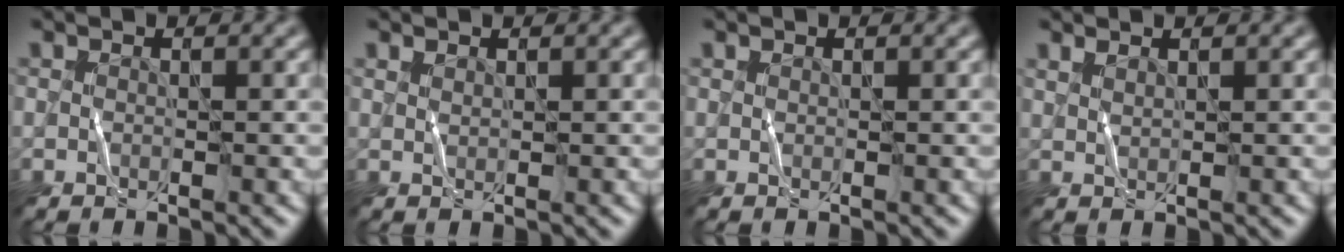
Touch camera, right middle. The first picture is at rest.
{"total": 0.6, "force": [0.6, 0.2, 0.2], "torque": [-0.007, 0.000, 0.013]}
{"total": 0.0}
{"total": 0.9, "force": [0.8, 0.2, 0.3], "torque": [-0.008, -0.002, 0.018]}